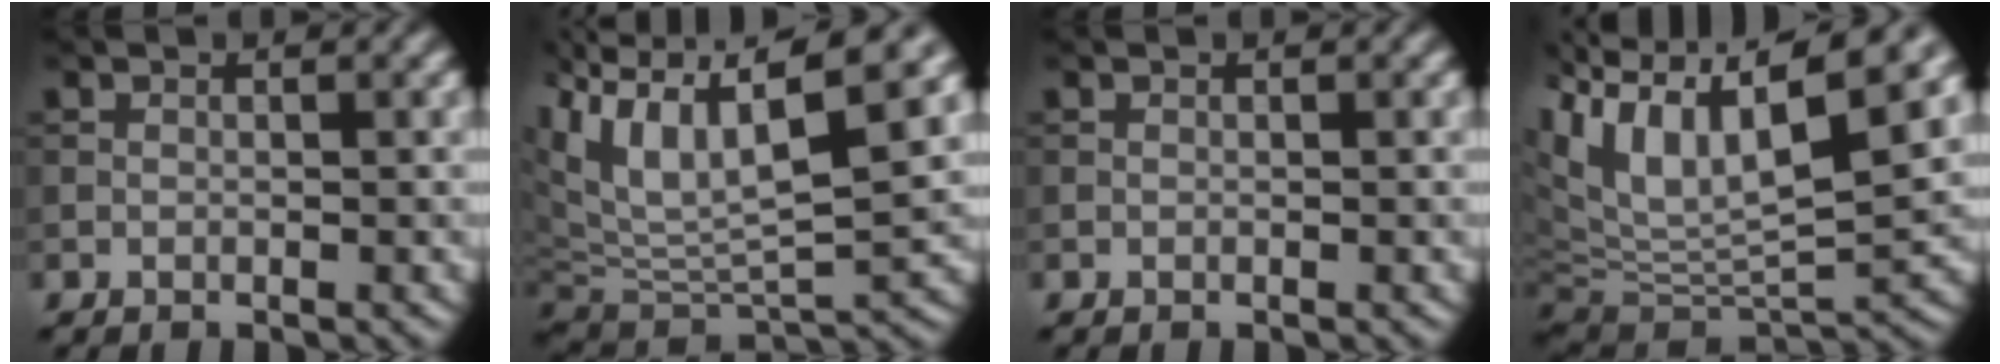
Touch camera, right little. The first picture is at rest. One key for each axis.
{"total": 11.7, "fx": 4.7, "fy": 4.4, "fz": 9.7, "tx": -0.194, "ty": 0.010, "tz": 0.089}
{"total": 0.0}
{"total": 13.3, "fx": 5.1, "fy": 5.4, "fz": 11.0, "tx": -0.213, "ty": 0.022, "tz": 0.088}